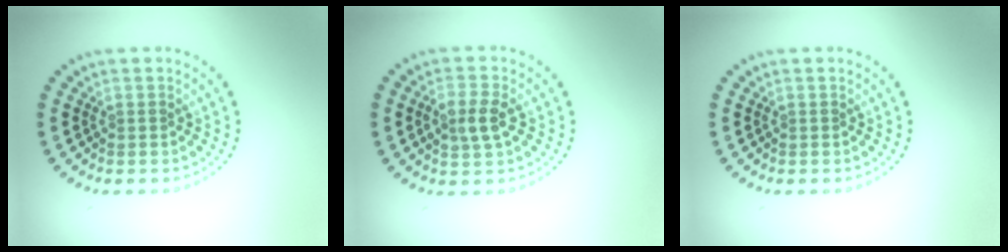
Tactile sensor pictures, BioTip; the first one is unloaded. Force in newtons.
{"total": 2.7, "press": 2.7, "slide": 0.4}
{"total": 0.0}